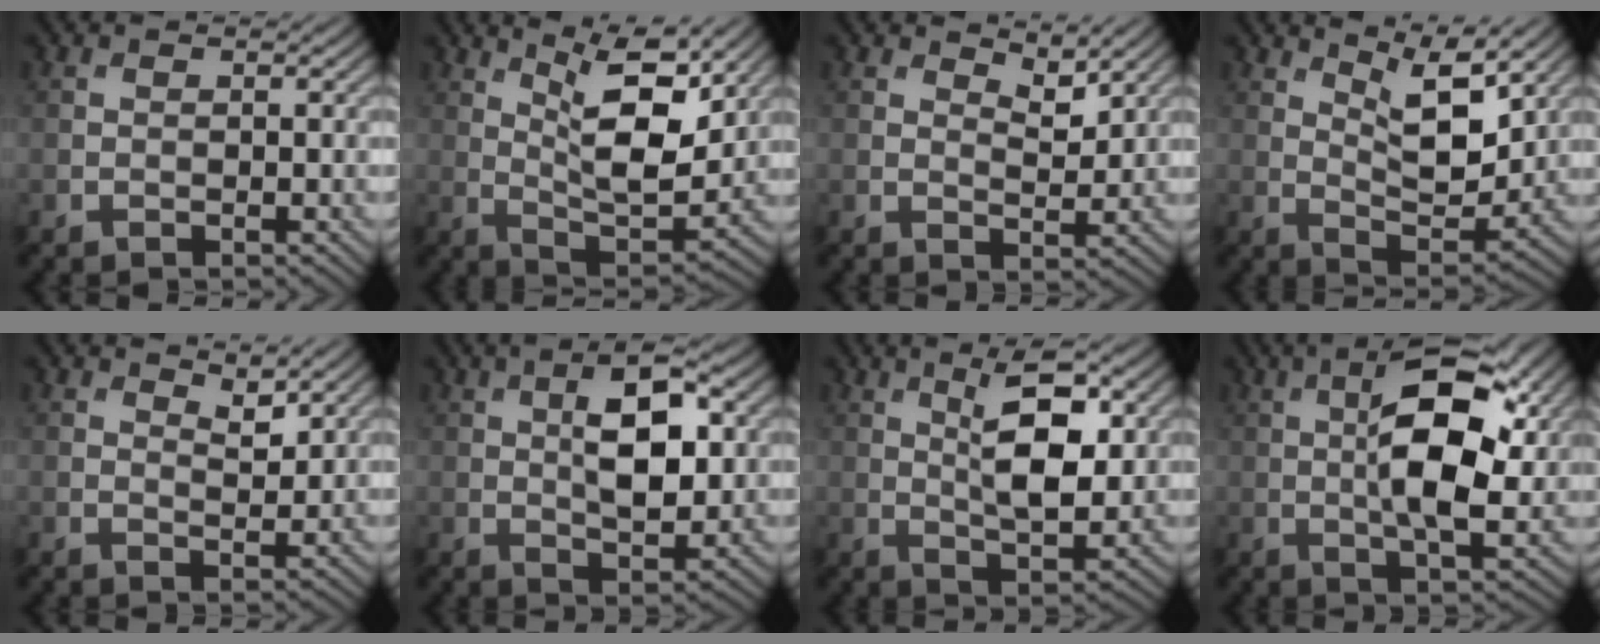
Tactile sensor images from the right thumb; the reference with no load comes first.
{"total": 10.2, "force": [5.5, 3.0, 8.1], "torque": [-0.145, -0.009, 0.096]}
{"total": 3.3, "force": [2.6, 1.1, 1.8], "torque": [-0.033, -0.009, 0.043]}
{"total": 8.7, "force": [5.1, 2.9, 6.3], "torque": [-0.109, -0.013, 0.087]}
{"total": 2.6, "force": [2.0, 0.8, 1.4], "torque": [-0.023, -0.007, 0.036]}
{"total": 8.6, "force": [1.9, 3.6, 7.6], "torque": [-0.129, 0.008, 0.027]}
{"total": 8.2, "force": [2.3, 2.9, 7.3], "torque": [-0.121, 0.002, 0.039]}
{"total": 11.4, "force": [2.0, 4.3, 10.4], "torque": [-0.175, -0.004, 0.031]}